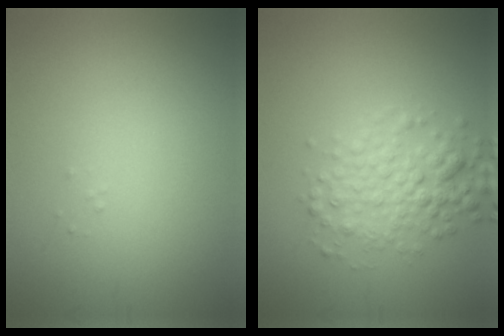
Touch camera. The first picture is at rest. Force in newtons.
{"total": 3.9, "press": 3.9, "slide": 0.1}